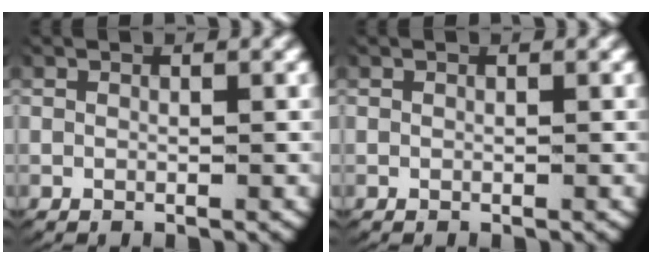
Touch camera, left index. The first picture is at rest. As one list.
[{"total": 0.0}]